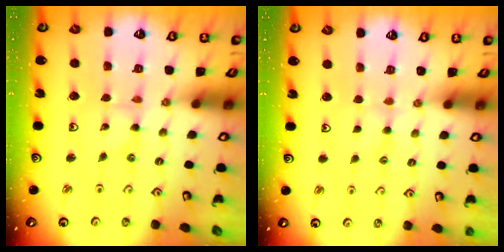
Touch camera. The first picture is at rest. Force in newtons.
{"total": 2.0, "press": 1.9, "slide": 0.4}